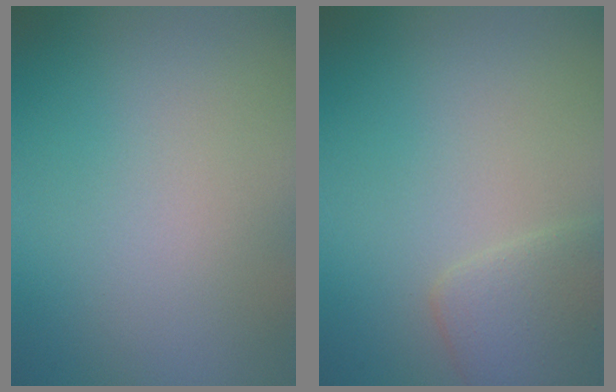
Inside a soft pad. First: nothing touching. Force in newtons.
{"total": 2.6, "press": 2.6, "slide": 0.1}